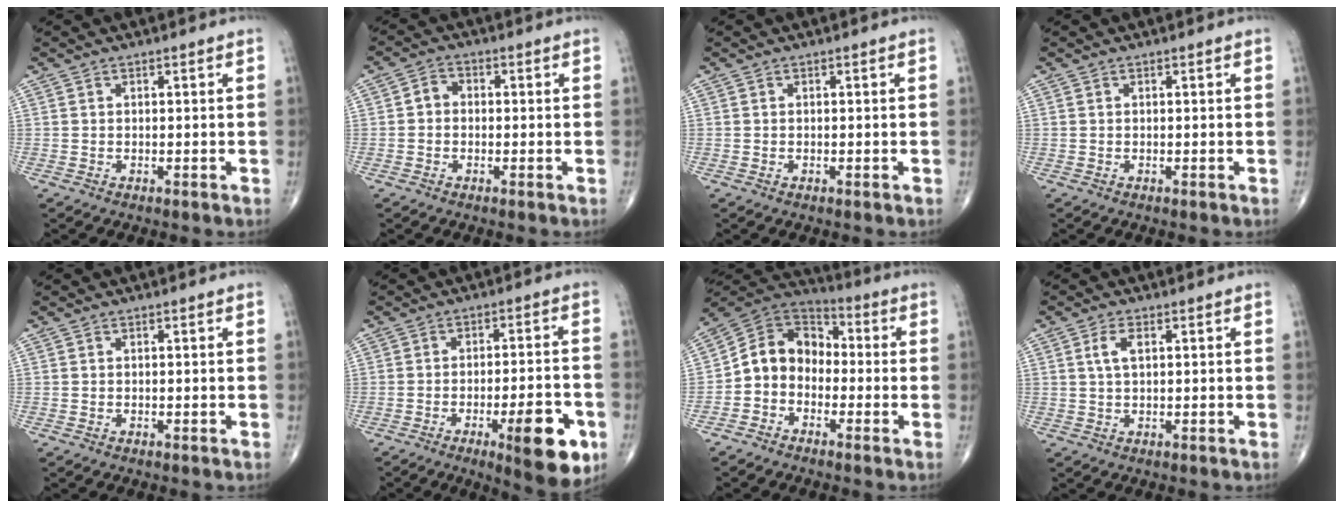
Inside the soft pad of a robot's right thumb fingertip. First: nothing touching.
{"total": 2.9, "force": [-0.3, 2.4, 1.5], "torque": [-0.011, 0.014, -0.016]}
{"total": 0.0}
{"total": 0.0}
{"total": 0.0}
{"total": 13.2, "force": [-5.6, 3.6, 11.4], "torque": [-0.138, 0.018, -0.071]}
{"total": 10.3, "force": [-2.2, 8.4, 5.5], "torque": [-0.069, 0.056, -0.057]}
{"total": 3.3, "force": [1.0, 1.6, 2.7], "torque": [-0.056, 0.005, 0.020]}